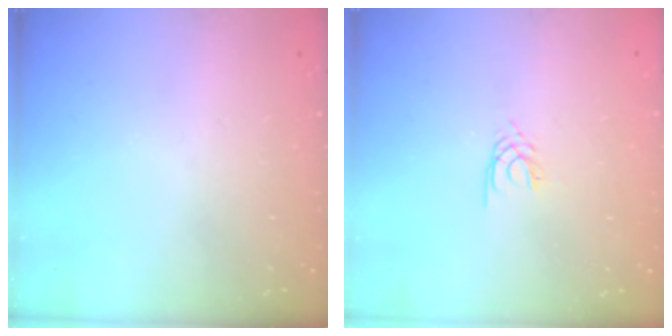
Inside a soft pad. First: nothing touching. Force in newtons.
{"total": 1.9, "press": 1.9, "slide": 0.2}